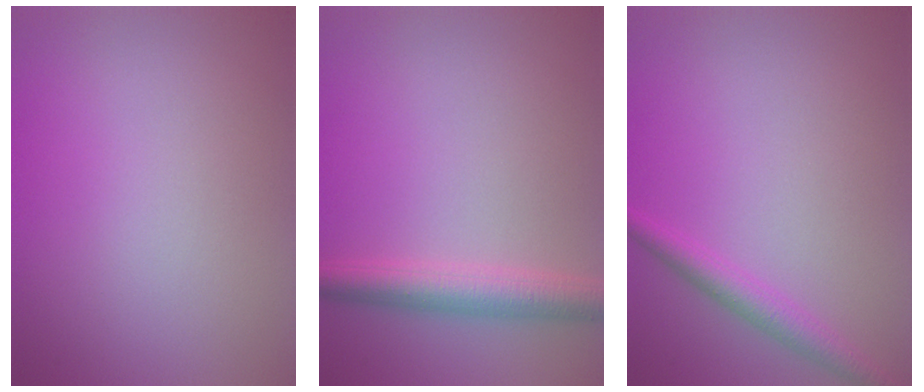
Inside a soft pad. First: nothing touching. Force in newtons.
{"total": 3.8, "press": 3.8, "slide": 0.1}
{"total": 2.3, "press": 2.3, "slide": 0.1}